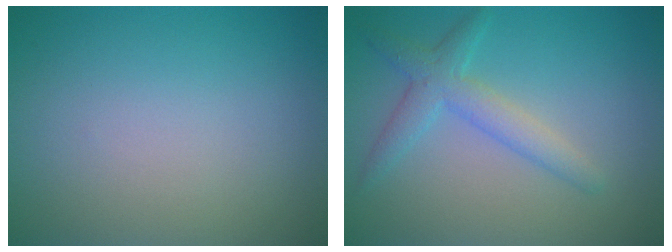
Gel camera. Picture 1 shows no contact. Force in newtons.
{"total": 2.9, "press": 2.9, "slide": 0.1}